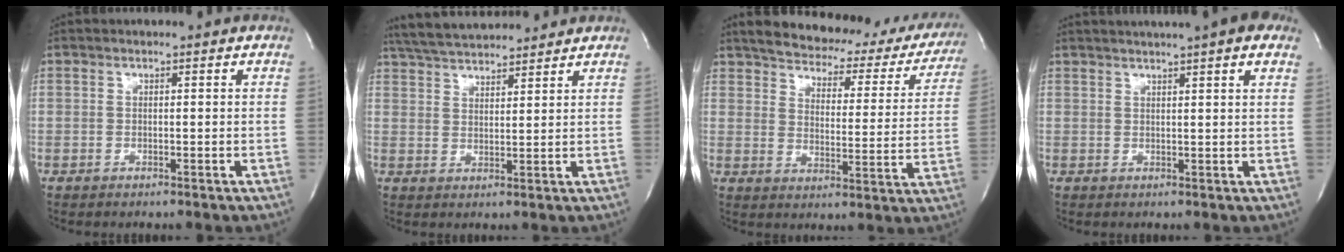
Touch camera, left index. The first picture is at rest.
{"total": 10.0, "force": [9.4, 1.4, 3.3], "torque": [-0.063, 0.021, 0.154]}
{"total": 24.2, "force": [21.1, 8.0, 8.7], "torque": [-0.118, -0.026, 0.245]}
{"total": 10.7, "force": [8.2, 1.1, 6.8], "torque": [-0.105, 0.033, 0.095]}